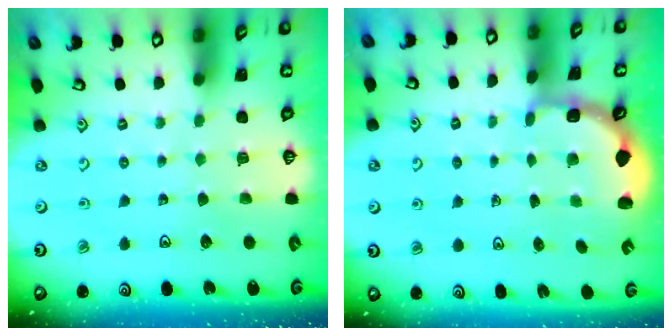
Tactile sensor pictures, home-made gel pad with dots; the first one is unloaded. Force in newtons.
{"total": 2.5, "press": 1.9, "slide": 1.6}